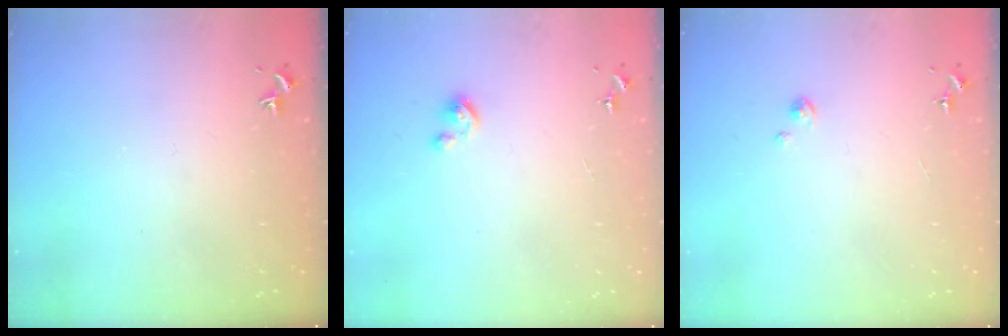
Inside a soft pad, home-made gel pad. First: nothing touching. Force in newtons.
{"total": 4.6, "press": 4.5, "slide": 0.4}
{"total": 1.0, "press": 1.0, "slide": 0.1}